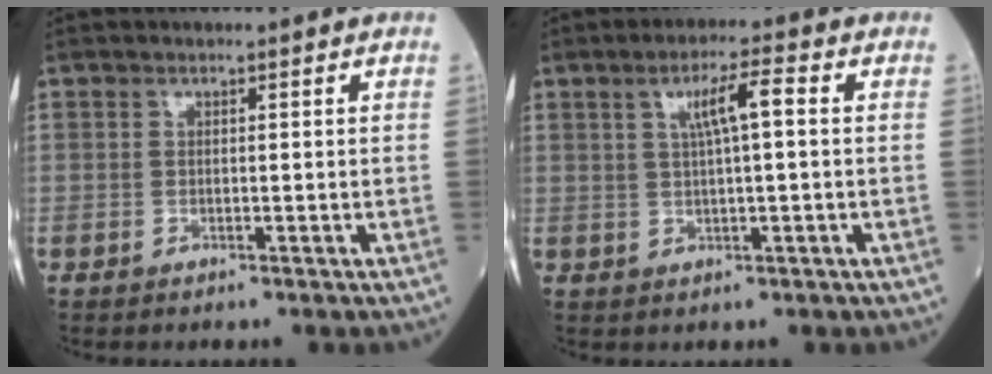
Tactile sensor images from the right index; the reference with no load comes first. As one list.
[{"total": 4.9, "force": [1.3, 0.3, 4.8], "torque": [-0.087, 0.010, 0.023]}]